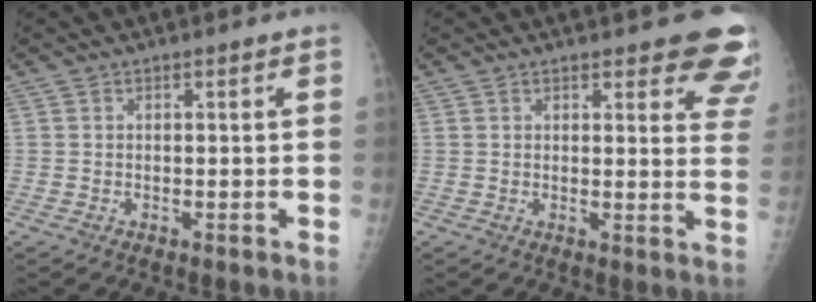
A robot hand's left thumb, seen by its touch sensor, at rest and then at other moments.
{"total": 10.8, "force": [8.6, 3.3, 5.5], "torque": [-0.018, -0.042, 0.078]}